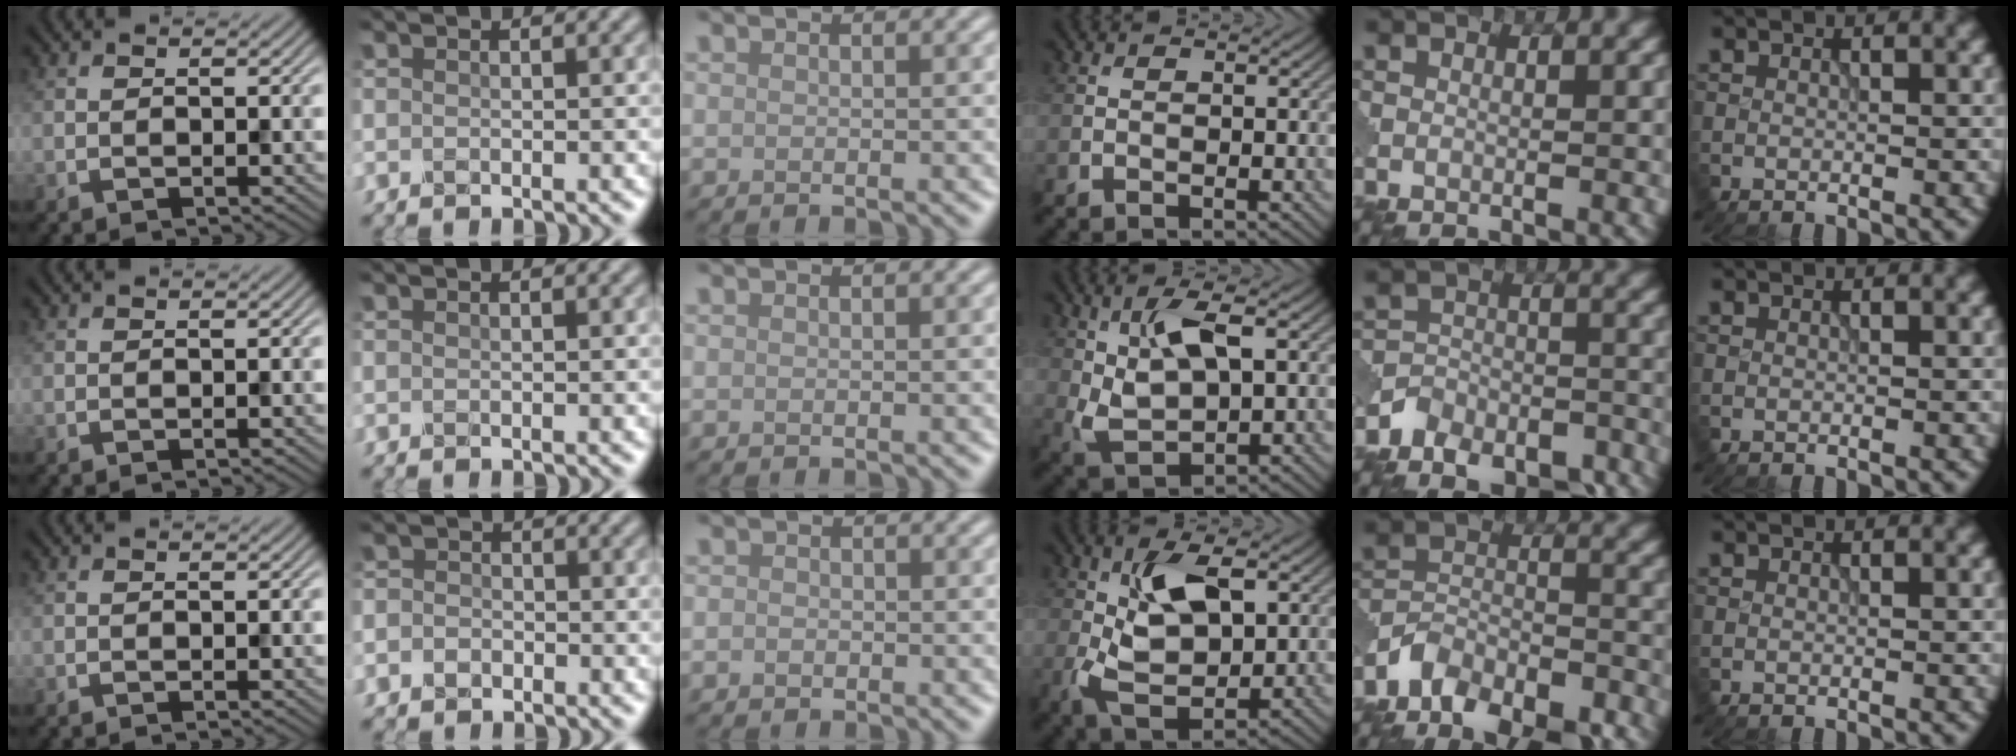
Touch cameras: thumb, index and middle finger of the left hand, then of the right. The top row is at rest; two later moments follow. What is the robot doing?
{"motion": "extract", "object": "pin"}